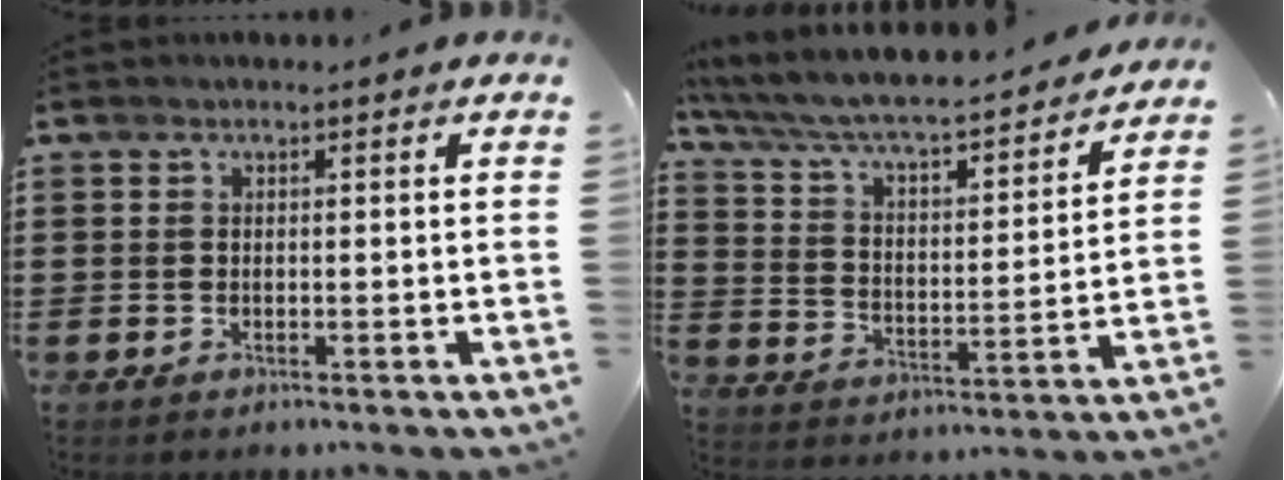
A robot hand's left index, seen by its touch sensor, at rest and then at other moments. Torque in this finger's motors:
{"motor_torque": [1.47, -0.67, 1.05, 0.17]}